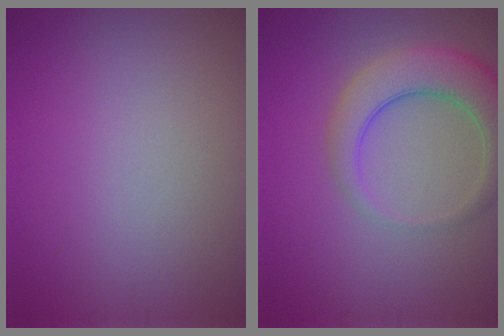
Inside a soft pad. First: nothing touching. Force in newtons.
{"total": 5.6, "press": 5.6, "slide": 0.5}